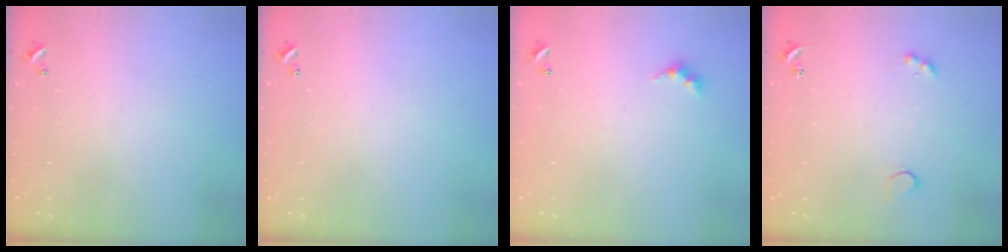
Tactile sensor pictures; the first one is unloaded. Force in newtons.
{"total": 0.0}
{"total": 2.4, "press": 2.4, "slide": 0.5}
{"total": 2.1, "press": 1.9, "slide": 1.0}